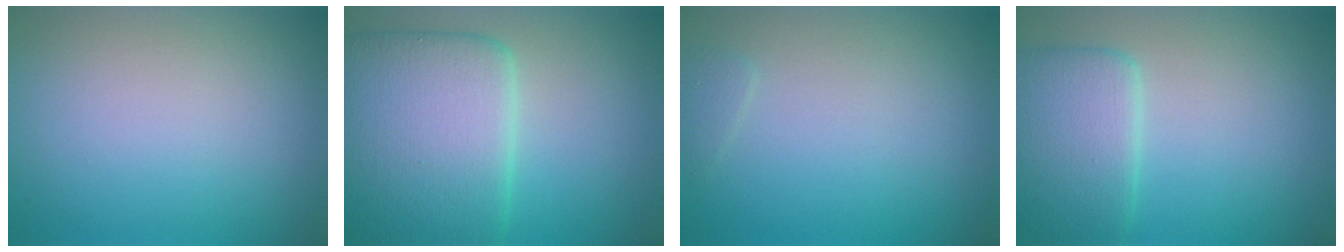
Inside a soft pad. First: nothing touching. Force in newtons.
{"total": 11.0, "press": 11.0, "slide": 0.4}
{"total": 0.7, "press": 0.7, "slide": 0.1}
{"total": 5.2, "press": 5.2, "slide": 0.4}